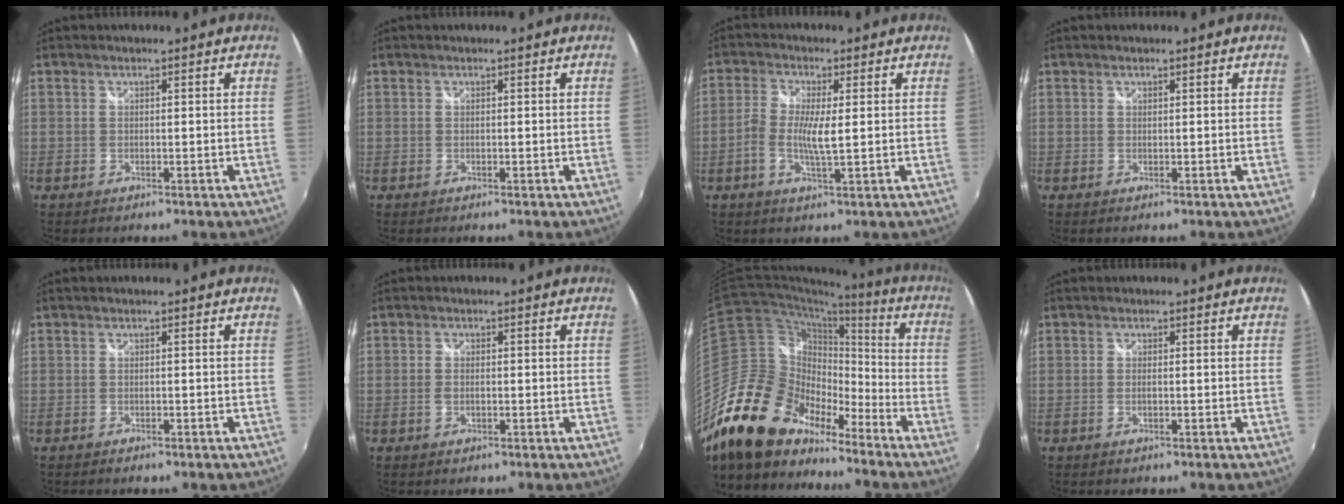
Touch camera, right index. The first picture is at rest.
{"total": 0.0}
{"total": 5.2, "force": [-0.4, 1.0, 5.1], "torque": [-0.109, -0.001, -0.013]}
{"total": 0.0}
{"total": 1.1, "force": [-0.9, 0.4, 0.4], "torque": [-0.012, -0.004, -0.014]}
{"total": 1.8, "force": [-0.4, 1.1, 1.4], "torque": [-0.027, -0.001, -0.009]}
{"total": 22.6, "force": [-17.0, 11.6, 9.5], "torque": [-0.186, 0.018, -0.302]}
{"total": 1.0, "force": [-0.1, 0.4, 0.9], "torque": [-0.019, -0.001, -0.005]}